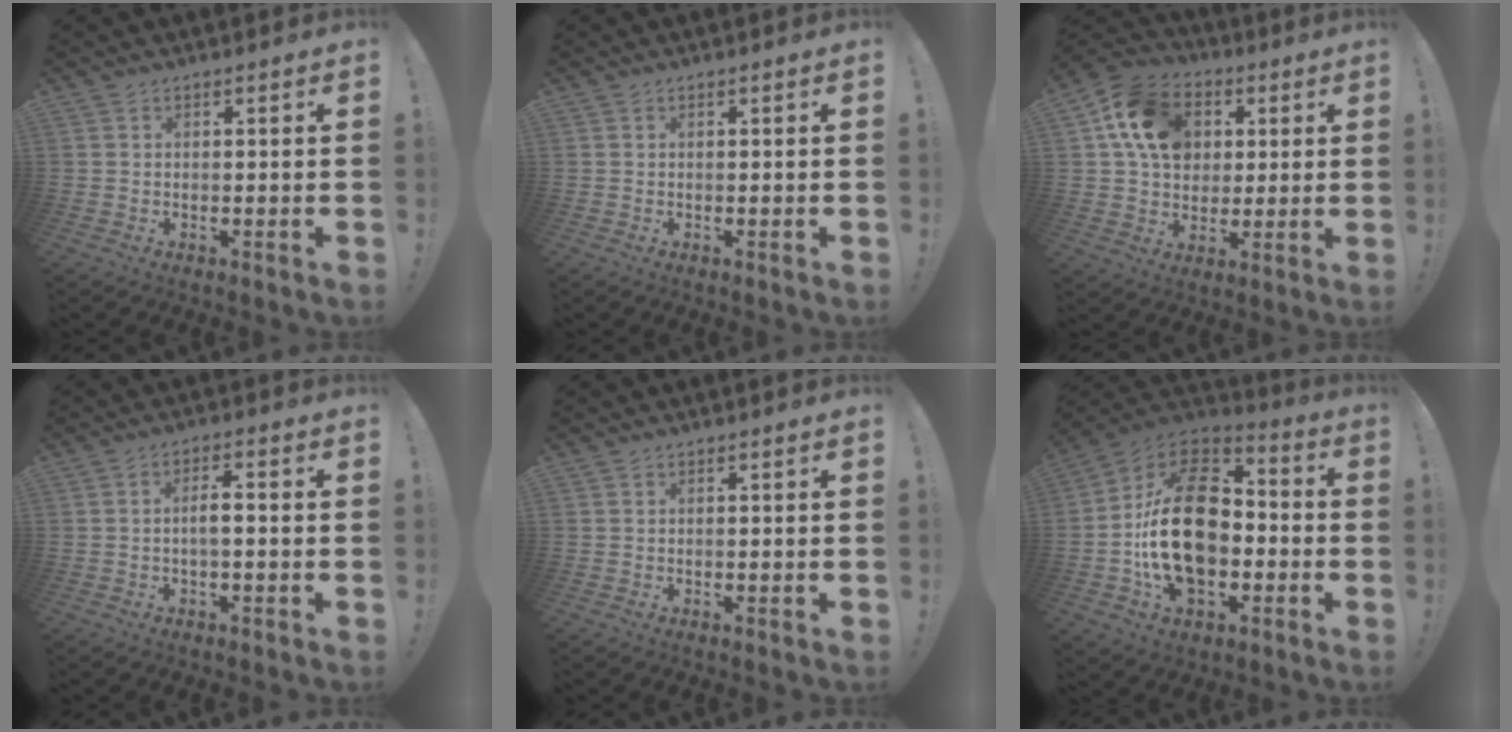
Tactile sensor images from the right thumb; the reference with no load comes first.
{"total": 0.0}
{"total": 16.5, "force": [4.8, 13.0, 9.0], "torque": [-0.150, -0.001, 0.100]}
{"total": 4.0, "force": [-0.6, 1.0, 3.8], "torque": [-0.066, 0.006, -0.012]}
{"total": 0.0}
{"total": 27.0, "force": [-2.1, 17.7, 20.3], "torque": [-0.358, 0.031, -0.022]}